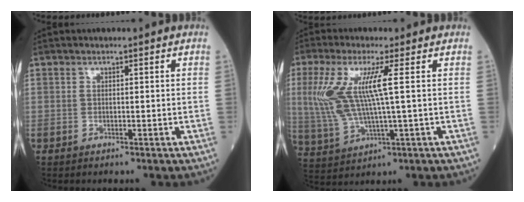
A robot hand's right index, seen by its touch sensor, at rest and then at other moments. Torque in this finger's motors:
{"motor_torque": [0.34, 0.20, 0.42, 0.21]}